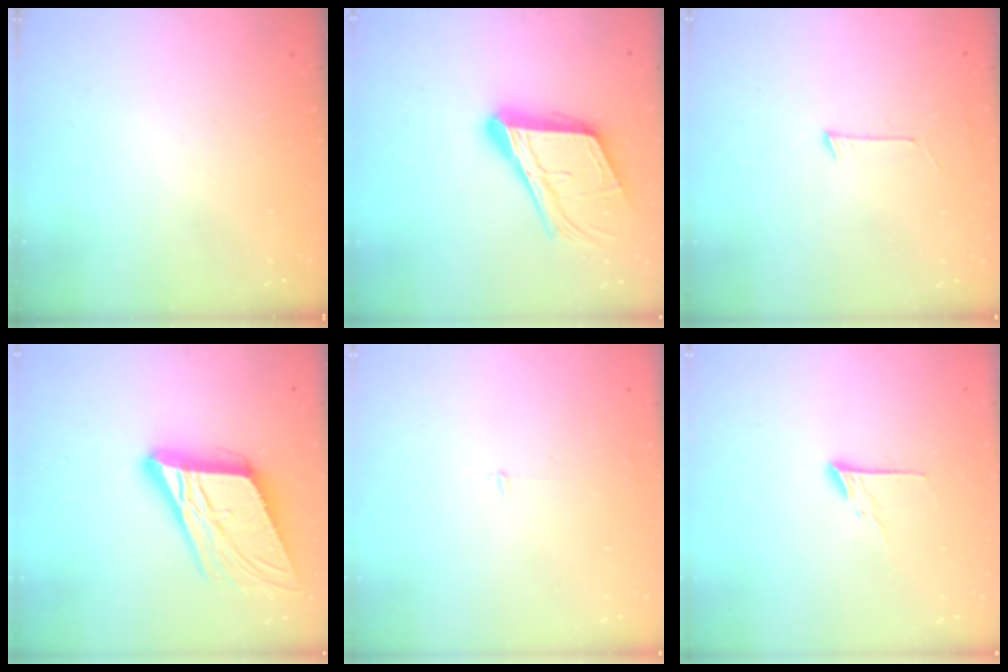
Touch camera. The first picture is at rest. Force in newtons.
{"total": 18.7, "press": 18.4, "slide": 3.0}
{"total": 2.7, "press": 2.7, "slide": 0.2}
{"total": 18.8, "press": 18.5, "slide": 3.5}
{"total": 2.5, "press": 2.5, "slide": 0.2}
{"total": 7.4, "press": 7.4, "slide": 0.6}